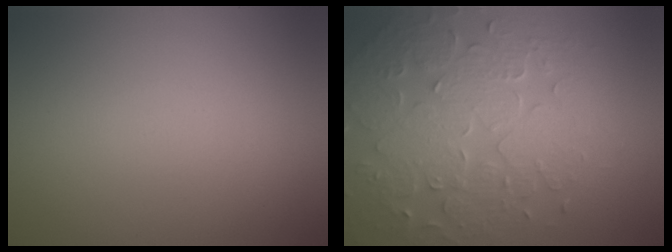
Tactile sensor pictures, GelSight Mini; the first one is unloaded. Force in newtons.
{"total": 8.1, "press": 5.8, "slide": 5.7}